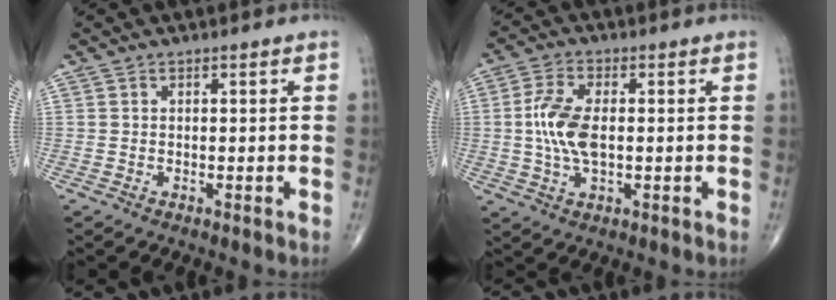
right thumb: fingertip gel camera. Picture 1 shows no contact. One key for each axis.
{"total": 8.7, "fx": 0.0, "fy": 4.3, "fz": 7.6, "tx": -0.166, "ty": 0.003, "tz": -0.001}